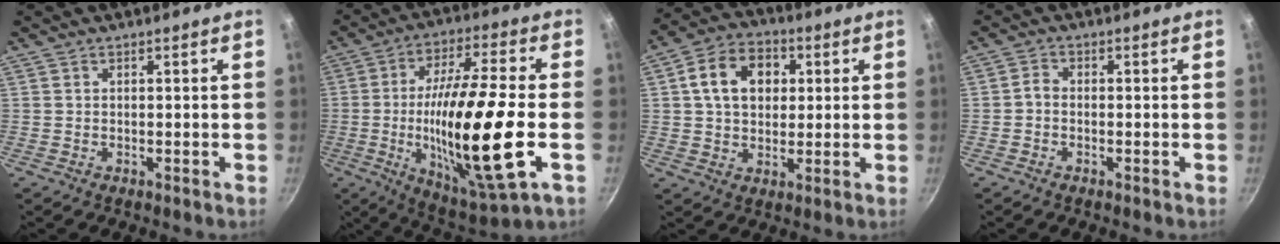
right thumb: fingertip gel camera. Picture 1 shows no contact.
{"total": 23.3, "force": [-3.9, 4.6, 22.5], "torque": [-0.400, 0.008, -0.063]}
{"total": 11.5, "force": [2.6, 8.6, 7.2], "torque": [-0.098, 0.015, 0.032]}
{"total": 1.7, "force": [-0.7, 1.2, 1.0], "torque": [-0.021, 0.013, -0.020]}